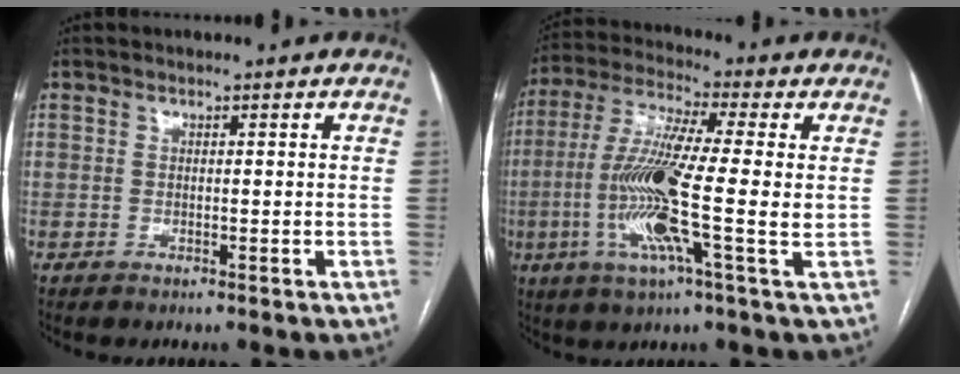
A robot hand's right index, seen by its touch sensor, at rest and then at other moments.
{"total": 14.2, "force": [-1.8, 0.0, 14.1], "torque": [-0.283, -0.010, -0.049]}